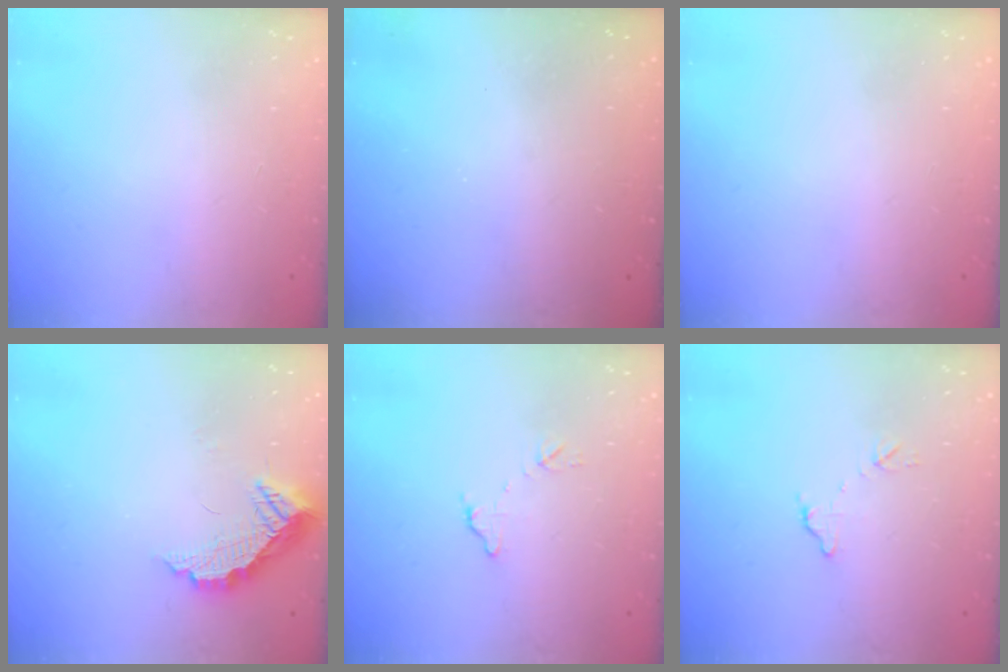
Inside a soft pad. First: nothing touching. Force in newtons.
{"total": 3.0, "press": 3.0, "slide": 0.1}
{"total": 0.0}
{"total": 9.4, "press": 9.4, "slide": 0.7}
{"total": 7.0, "press": 7.0, "slide": 0.4}
{"total": 7.0, "press": 7.0, "slide": 0.4}